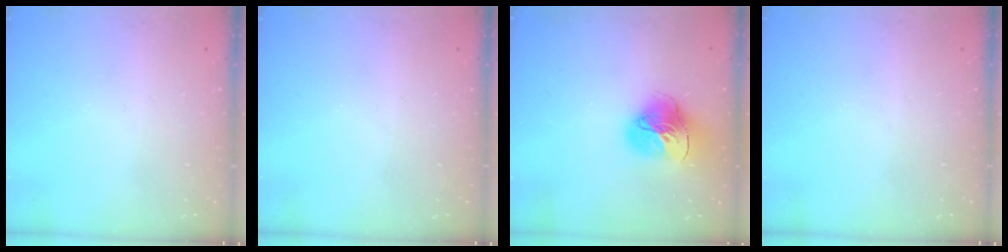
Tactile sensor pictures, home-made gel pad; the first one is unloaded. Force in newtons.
{"total": 0.0}
{"total": 16.2, "press": 16.1, "slide": 1.6}
{"total": 0.0}